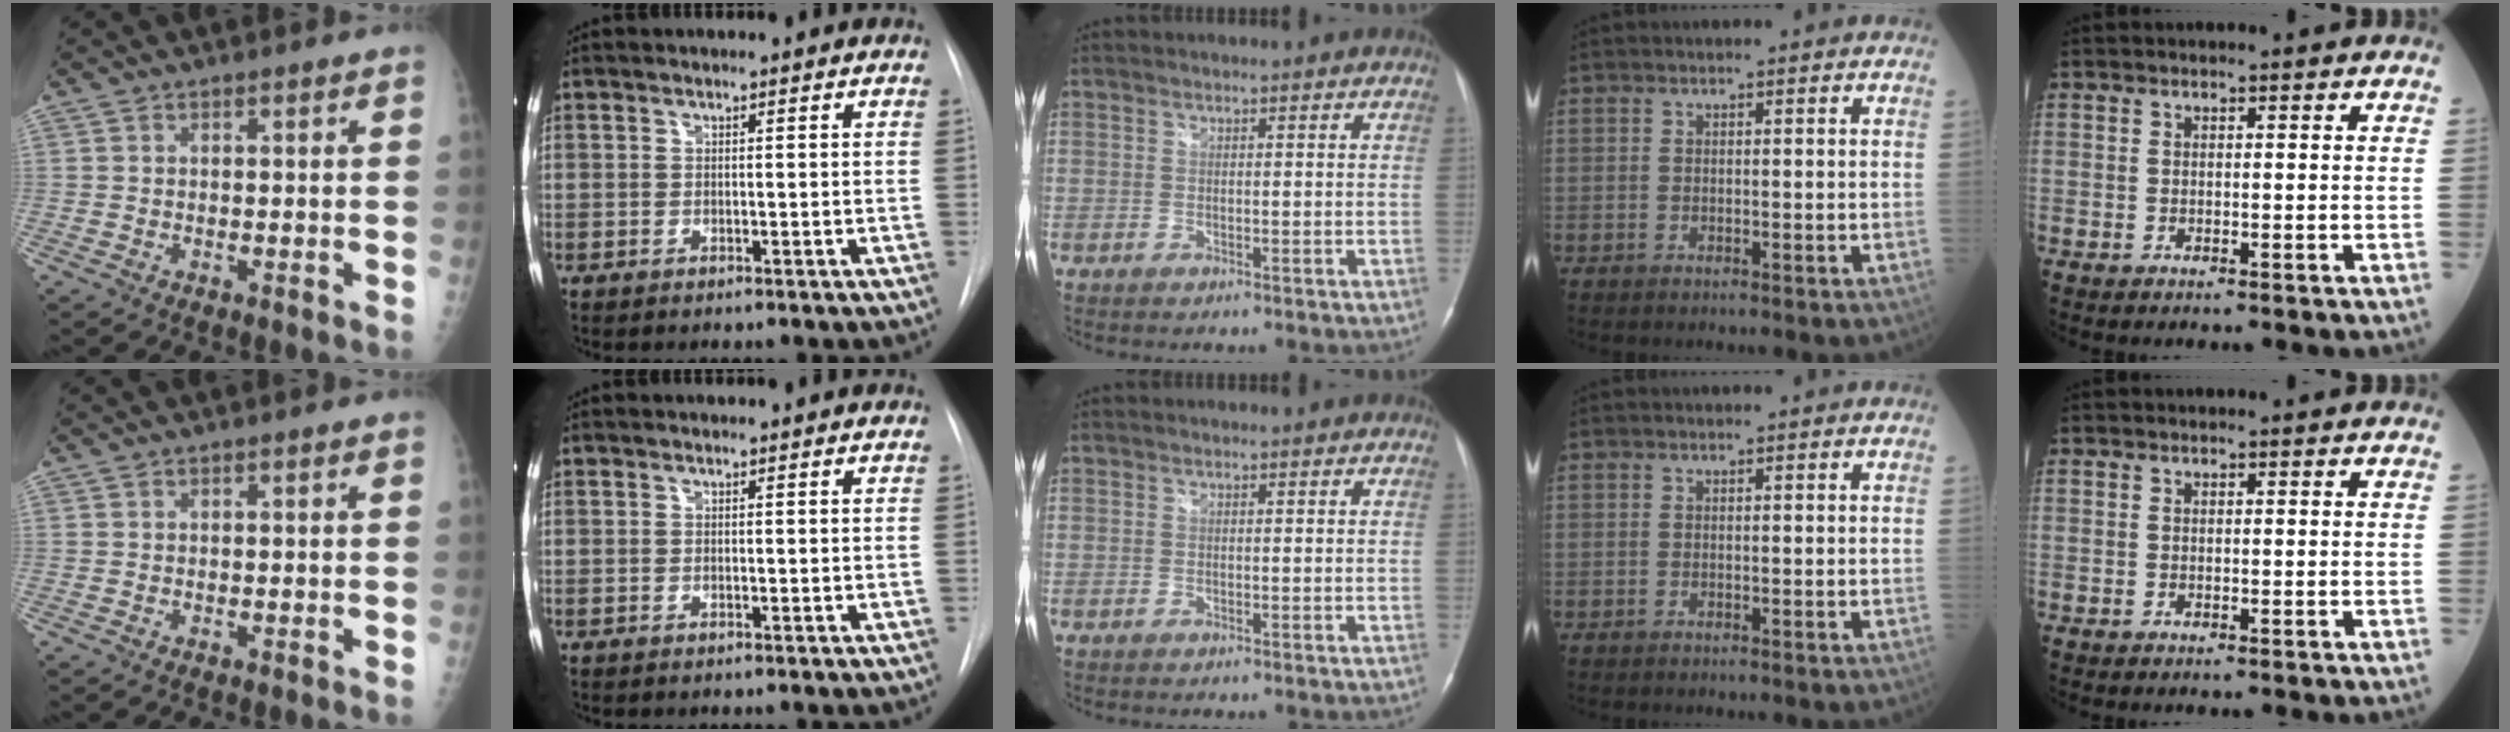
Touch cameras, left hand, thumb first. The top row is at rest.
{}